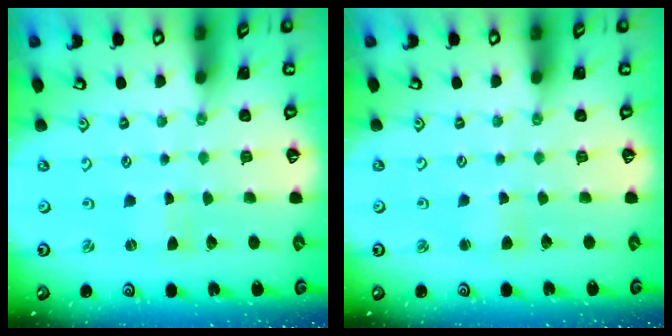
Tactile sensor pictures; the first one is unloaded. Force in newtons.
{"total": 2.7, "press": 2.7, "slide": 0.3}